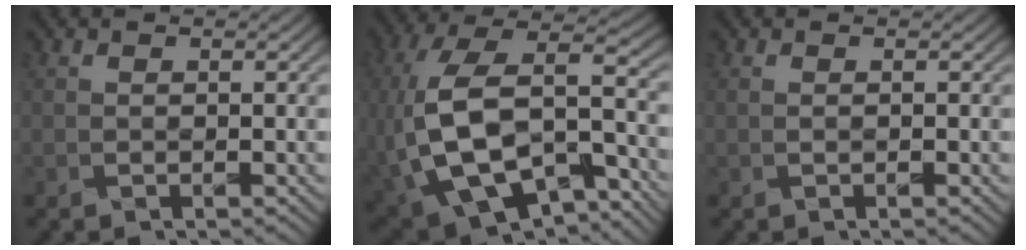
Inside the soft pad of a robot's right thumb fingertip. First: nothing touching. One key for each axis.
{"total": 17.0, "fx": -4.6, "fy": 9.9, "fz": 13.0, "tx": -0.288, "ty": -0.014, "tz": -0.063}
{"total": 0.5, "fx": -0.1, "fy": 0.1, "fz": 0.5, "tx": -0.008, "ty": 0.000, "tz": -0.003}